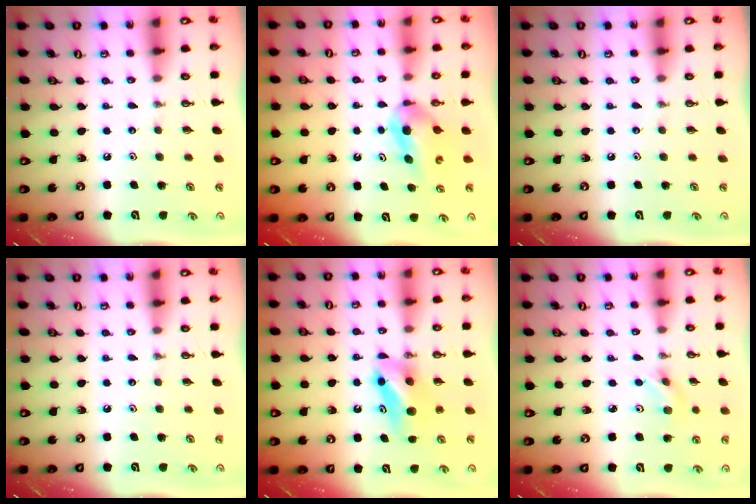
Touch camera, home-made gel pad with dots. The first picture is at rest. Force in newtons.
{"total": 5.4, "press": 5.4, "slide": 0.2}
{"total": 0.0}
{"total": 0.0}
{"total": 7.9, "press": 7.2, "slide": 3.4}
{"total": 3.5, "press": 3.4, "slide": 0.8}